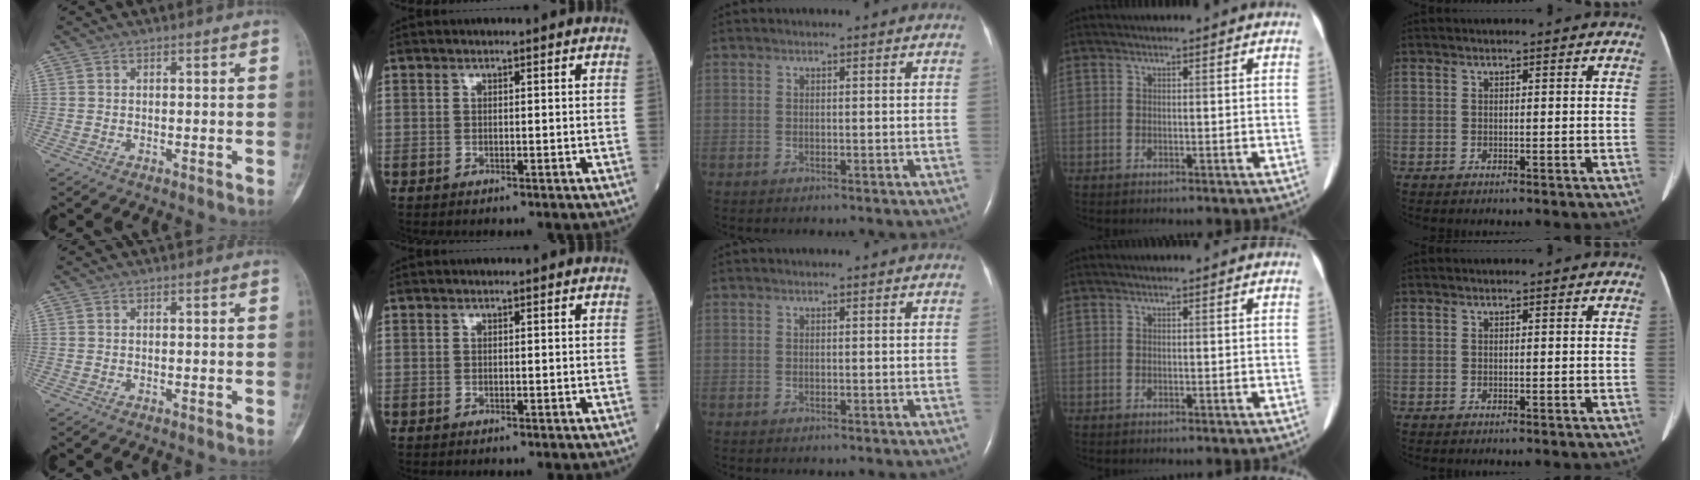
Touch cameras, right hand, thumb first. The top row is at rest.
{}